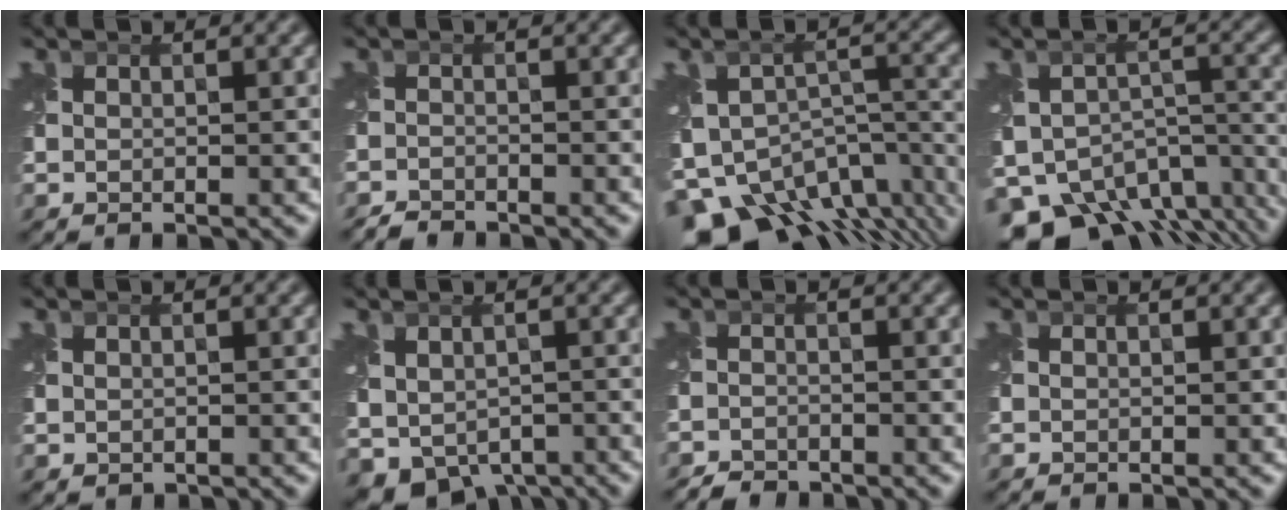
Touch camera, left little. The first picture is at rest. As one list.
[{"total": 1.7, "force": [-1.6, 0.2, 0.0], "torque": [0.002, -0.004, -0.036]}, {"total": 12.6, "force": [-8.5, 6.2, 6.8], "torque": [-0.134, -0.009, -0.113]}, {"total": 11.8, "force": [-8.4, 6.6, 5.2], "torque": [-0.092, -0.025, -0.107]}, {"total": 0.7, "force": [0.0, 0.6, 0.4], "torque": [-0.008, -0.002, 0.005]}, {"total": 6.1, "force": [-2.5, 4.3, 3.4], "torque": [-0.060, -0.030, -0.023]}, {"total": 2.2, "force": [-2.1, 0.5, 0.0], "torque": [0.005, -0.003, -0.043]}, {"total": 0.0}]